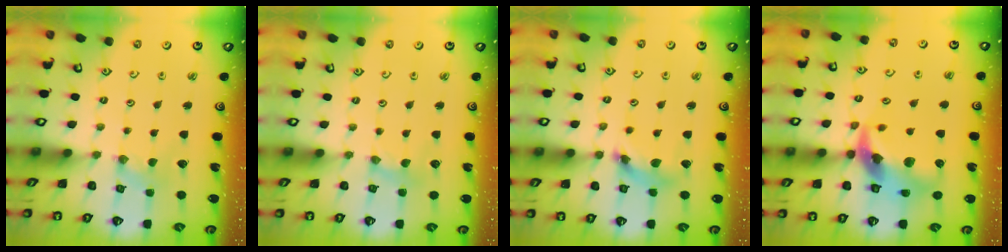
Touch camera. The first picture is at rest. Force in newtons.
{"total": 2.3, "press": 2.3, "slide": 0.2}
{"total": 8.3, "press": 8.3, "slide": 0.9}
{"total": 15.2, "press": 15.0, "slide": 2.2}